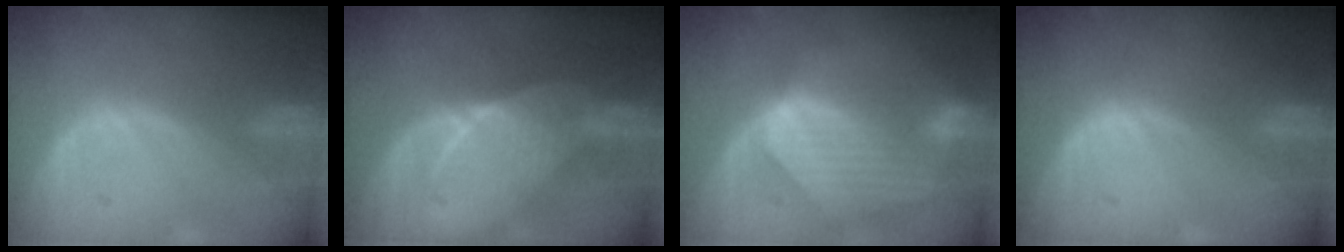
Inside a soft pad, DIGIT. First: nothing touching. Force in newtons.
{"total": 7.2, "press": 6.4, "slide": 3.3}
{"total": 9.1, "press": 8.0, "slide": 4.2}
{"total": 0.0}